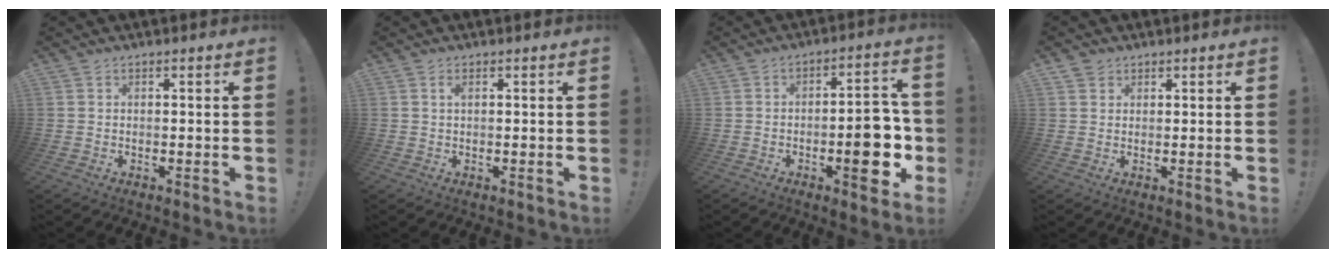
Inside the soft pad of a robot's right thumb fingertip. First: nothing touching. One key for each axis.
{"total": 1.1, "fx": 0.3, "fy": 0.3, "fz": 1.0, "tx": -0.016, "ty": 0.001, "tz": 0.004}
{"total": 14.4, "fx": -3.6, "fy": 5.4, "fz": 12.9, "tx": -0.160, "ty": 0.015, "tz": -0.050}
{"total": 2.2, "fx": 1.5, "fy": 1.6, "fz": 0.2, "tx": 0.000, "ty": -0.005, "tz": 0.027}